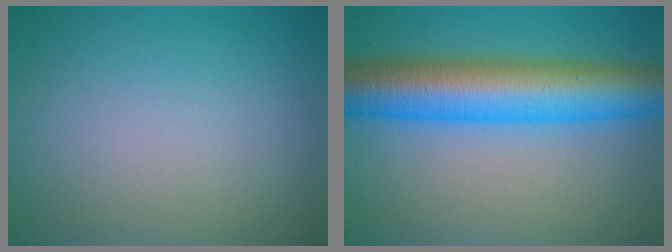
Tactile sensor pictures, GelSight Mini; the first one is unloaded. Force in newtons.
{"total": 10.5, "press": 10.4, "slide": 0.2}